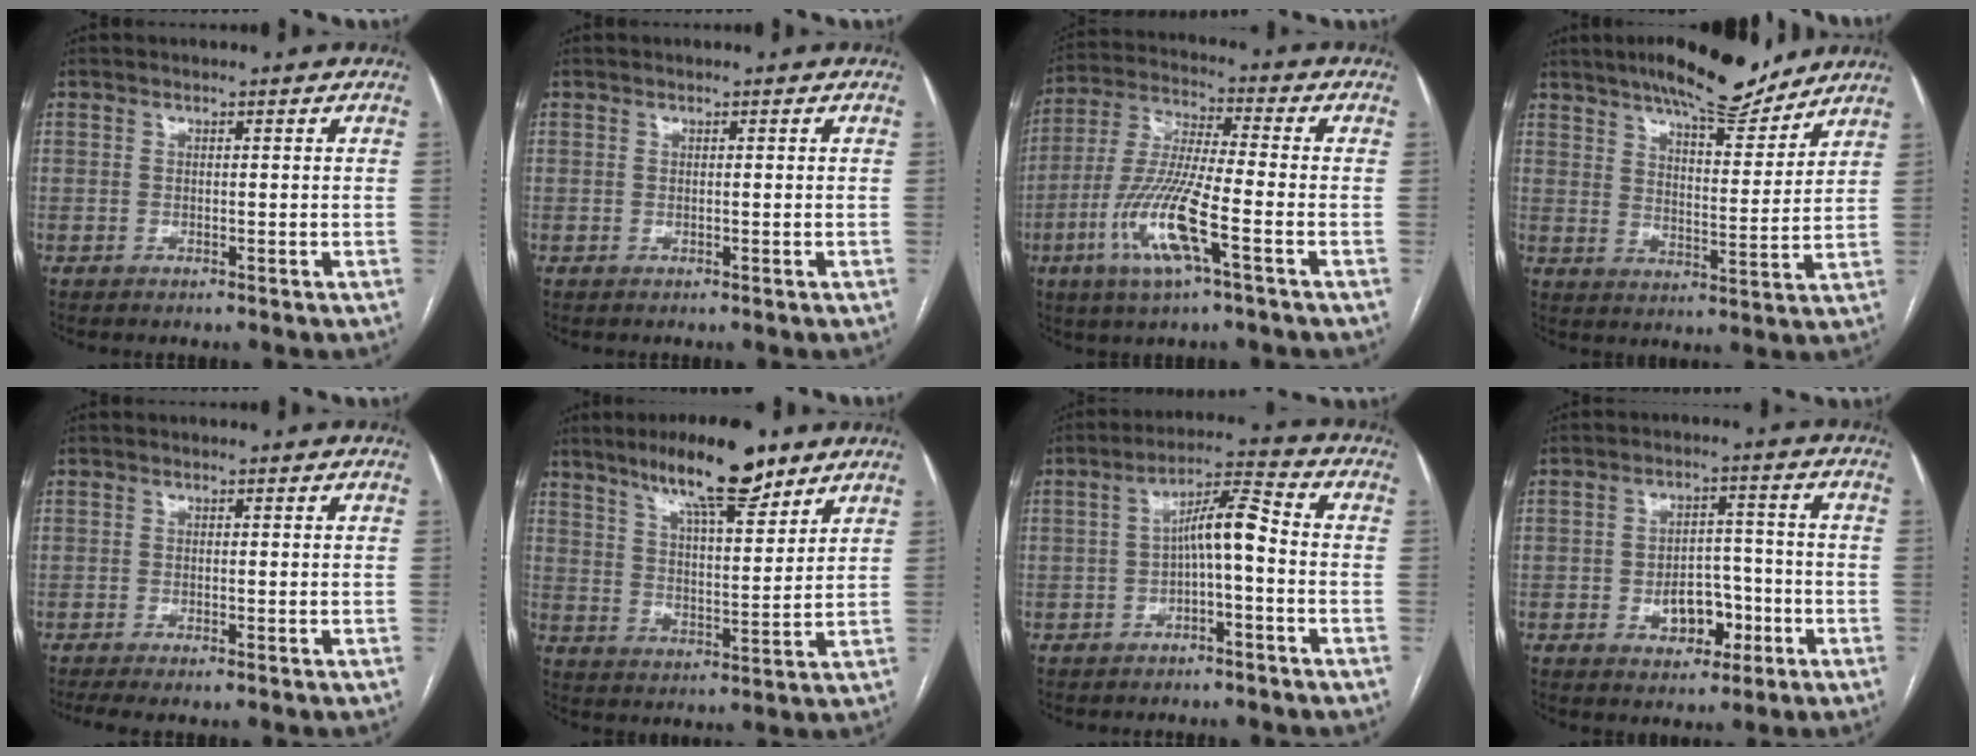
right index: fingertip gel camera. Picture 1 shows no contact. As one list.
[{"total": 0.0}, {"total": 12.8, "force": [-5.0, 1.1, 11.8], "torque": [-0.249, -0.011, -0.098]}, {"total": 13.7, "force": [11.4, 2.9, 7.1], "torque": [-0.105, -0.009, 0.170]}, {"total": 2.7, "force": [-2.0, 0.2, 1.7], "torque": [-0.029, -0.006, -0.035]}, {"total": 13.7, "force": [9.8, 2.9, 9.1], "torque": [-0.150, 0.004, 0.163]}, {"total": 6.6, "force": [-1.1, 1.1, 6.4], "torque": [-0.110, 0.029, -0.022]}, {"total": 6.6, "force": [-2.4, 4.3, 4.4], "torque": [-0.061, 0.018, -0.030]}]